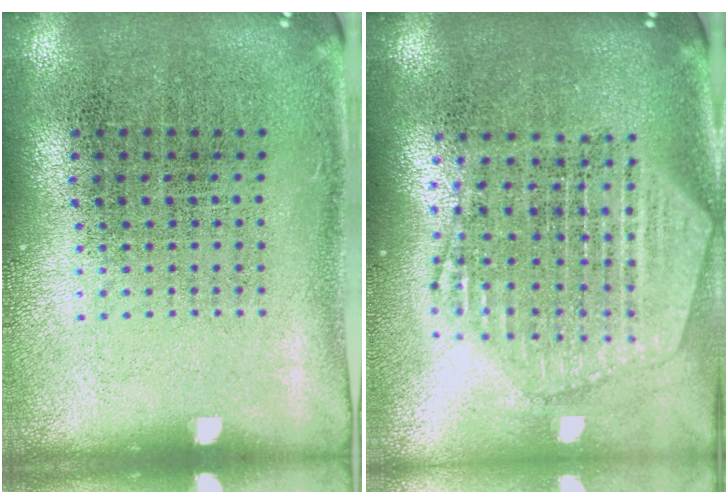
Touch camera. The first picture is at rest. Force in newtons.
{"total": 2.4, "press": 2.1, "slide": 1.3}